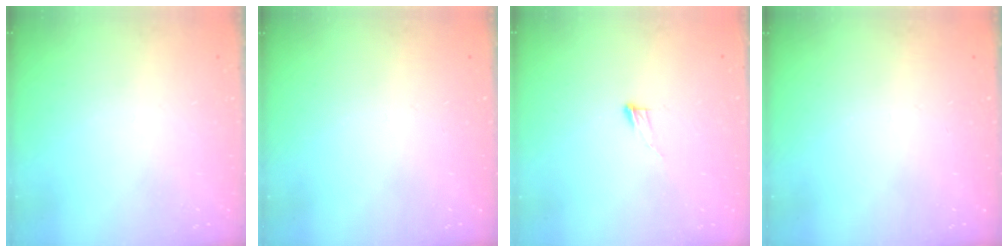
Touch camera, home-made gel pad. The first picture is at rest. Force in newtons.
{"total": 0.0}
{"total": 3.4, "press": 3.4, "slide": 0.2}
{"total": 0.0}